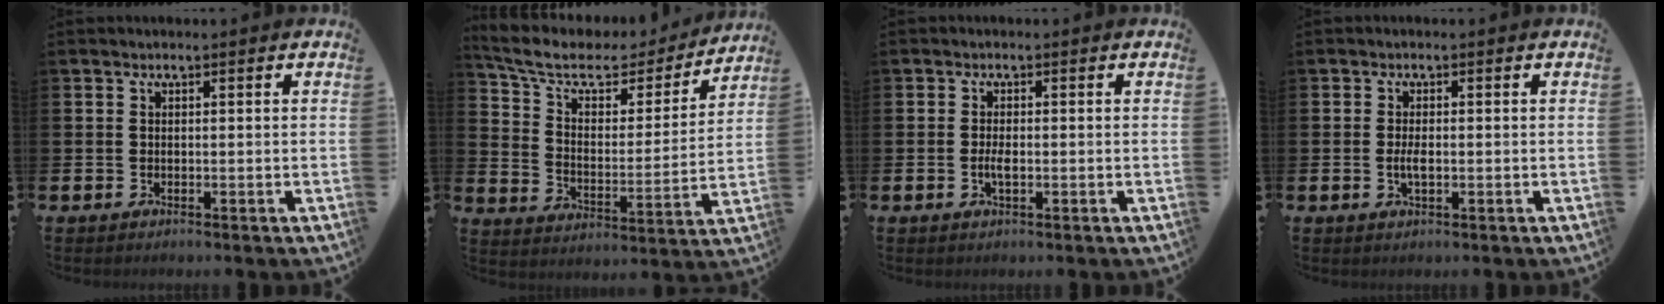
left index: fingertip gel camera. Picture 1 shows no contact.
{"total": 8.7, "force": [6.9, 3.8, 3.7], "torque": [-0.106, -0.042, 0.113]}
{"total": 1.8, "force": [-0.3, 0.6, 1.7], "torque": [-0.031, 0.000, -0.006]}
{"total": 2.0, "force": [-0.2, 0.7, 1.8], "torque": [-0.034, 0.001, -0.004]}